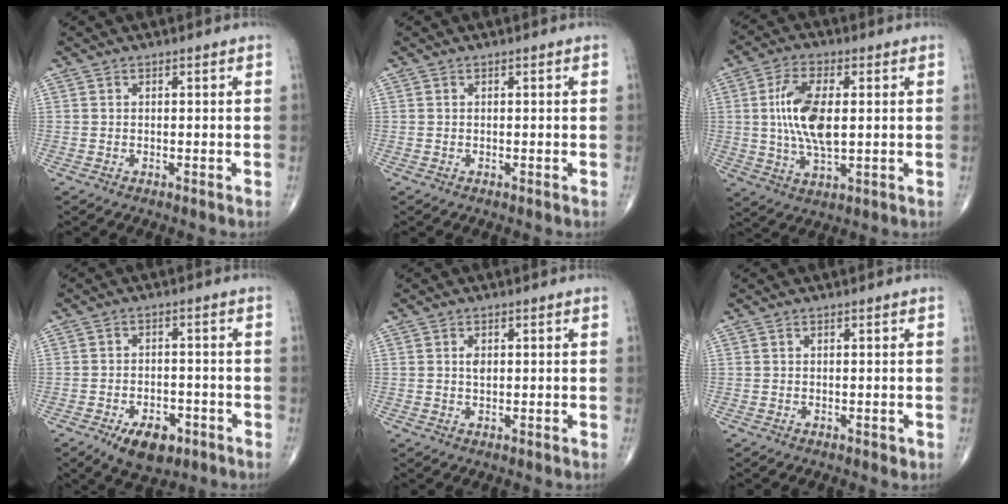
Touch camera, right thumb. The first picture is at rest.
{"total": 0.0}
{"total": 11.7, "force": [1.1, 5.3, 10.4], "torque": [-0.206, -0.005, 0.021]}
{"total": 8.1, "force": [-4.4, 4.4, 5.2], "torque": [-0.067, 0.016, -0.064]}
{"total": 1.7, "force": [0.3, 1.0, 1.3], "torque": [-0.022, -0.001, 0.006]}
{"total": 1.0, "force": [-0.1, 0.6, 0.8], "torque": [-0.006, 0.000, 0.001]}